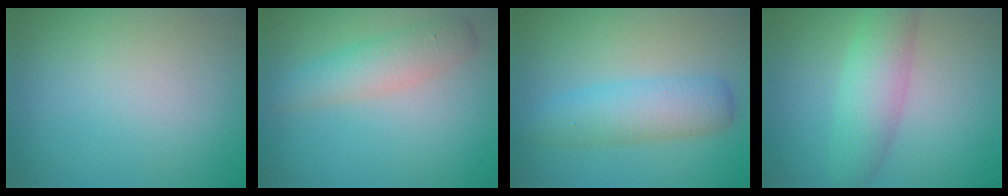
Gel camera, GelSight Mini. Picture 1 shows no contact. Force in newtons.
{"total": 3.3, "press": 3.3, "slide": 0.1}
{"total": 4.1, "press": 4.1, "slide": 0.2}
{"total": 4.5, "press": 4.5, "slide": 0.0}